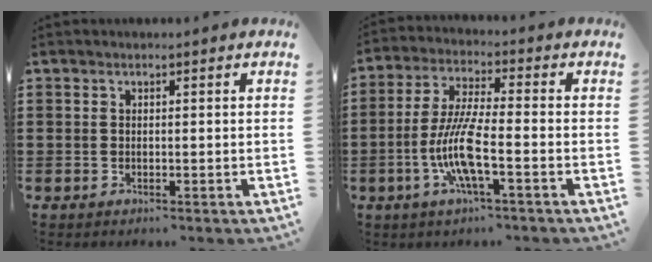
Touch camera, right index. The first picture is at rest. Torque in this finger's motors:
{"motor_torque": [2.14, 0.00, 1.01, 0.21]}